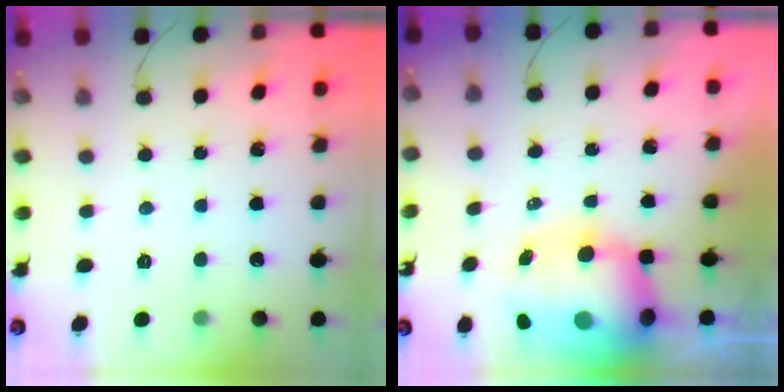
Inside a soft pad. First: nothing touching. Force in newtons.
{"total": 16.2, "press": 15.6, "slide": 4.3}